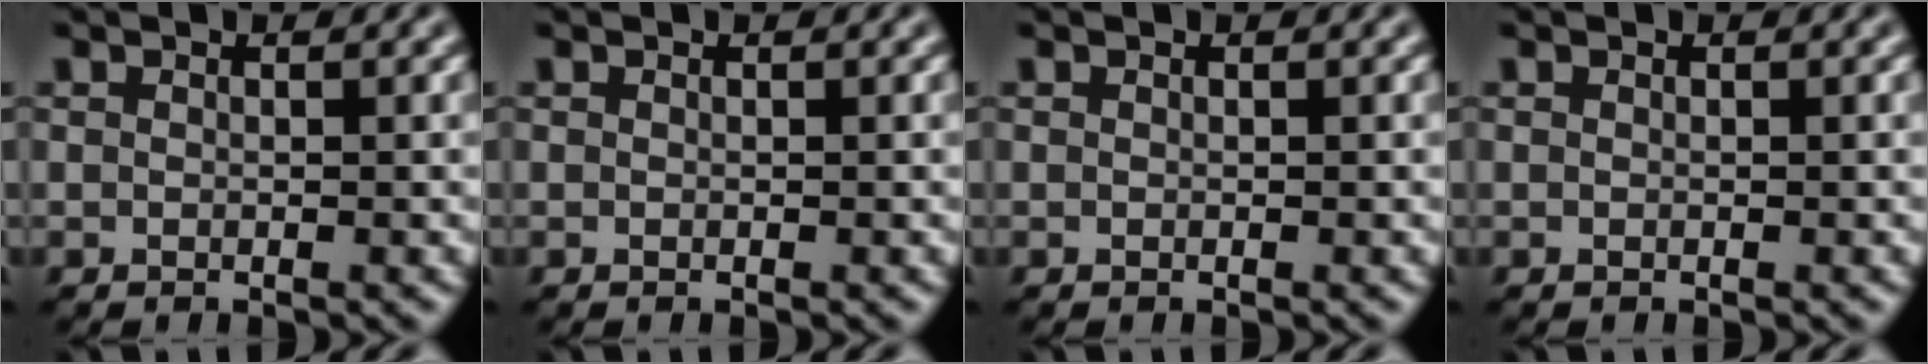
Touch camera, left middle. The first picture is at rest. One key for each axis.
{"total": 0.0}
{"total": 0.0}
{"total": 0.0}